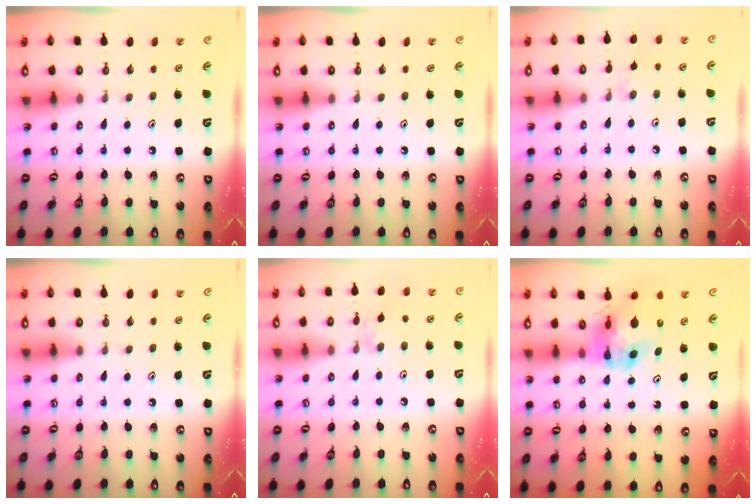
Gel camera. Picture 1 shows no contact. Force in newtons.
{"total": 0.0}
{"total": 3.8, "press": 3.7, "slide": 0.7}
{"total": 0.0}
{"total": 3.0, "press": 3.0, "slide": 0.5}
{"total": 11.5, "press": 11.4, "slide": 1.3}